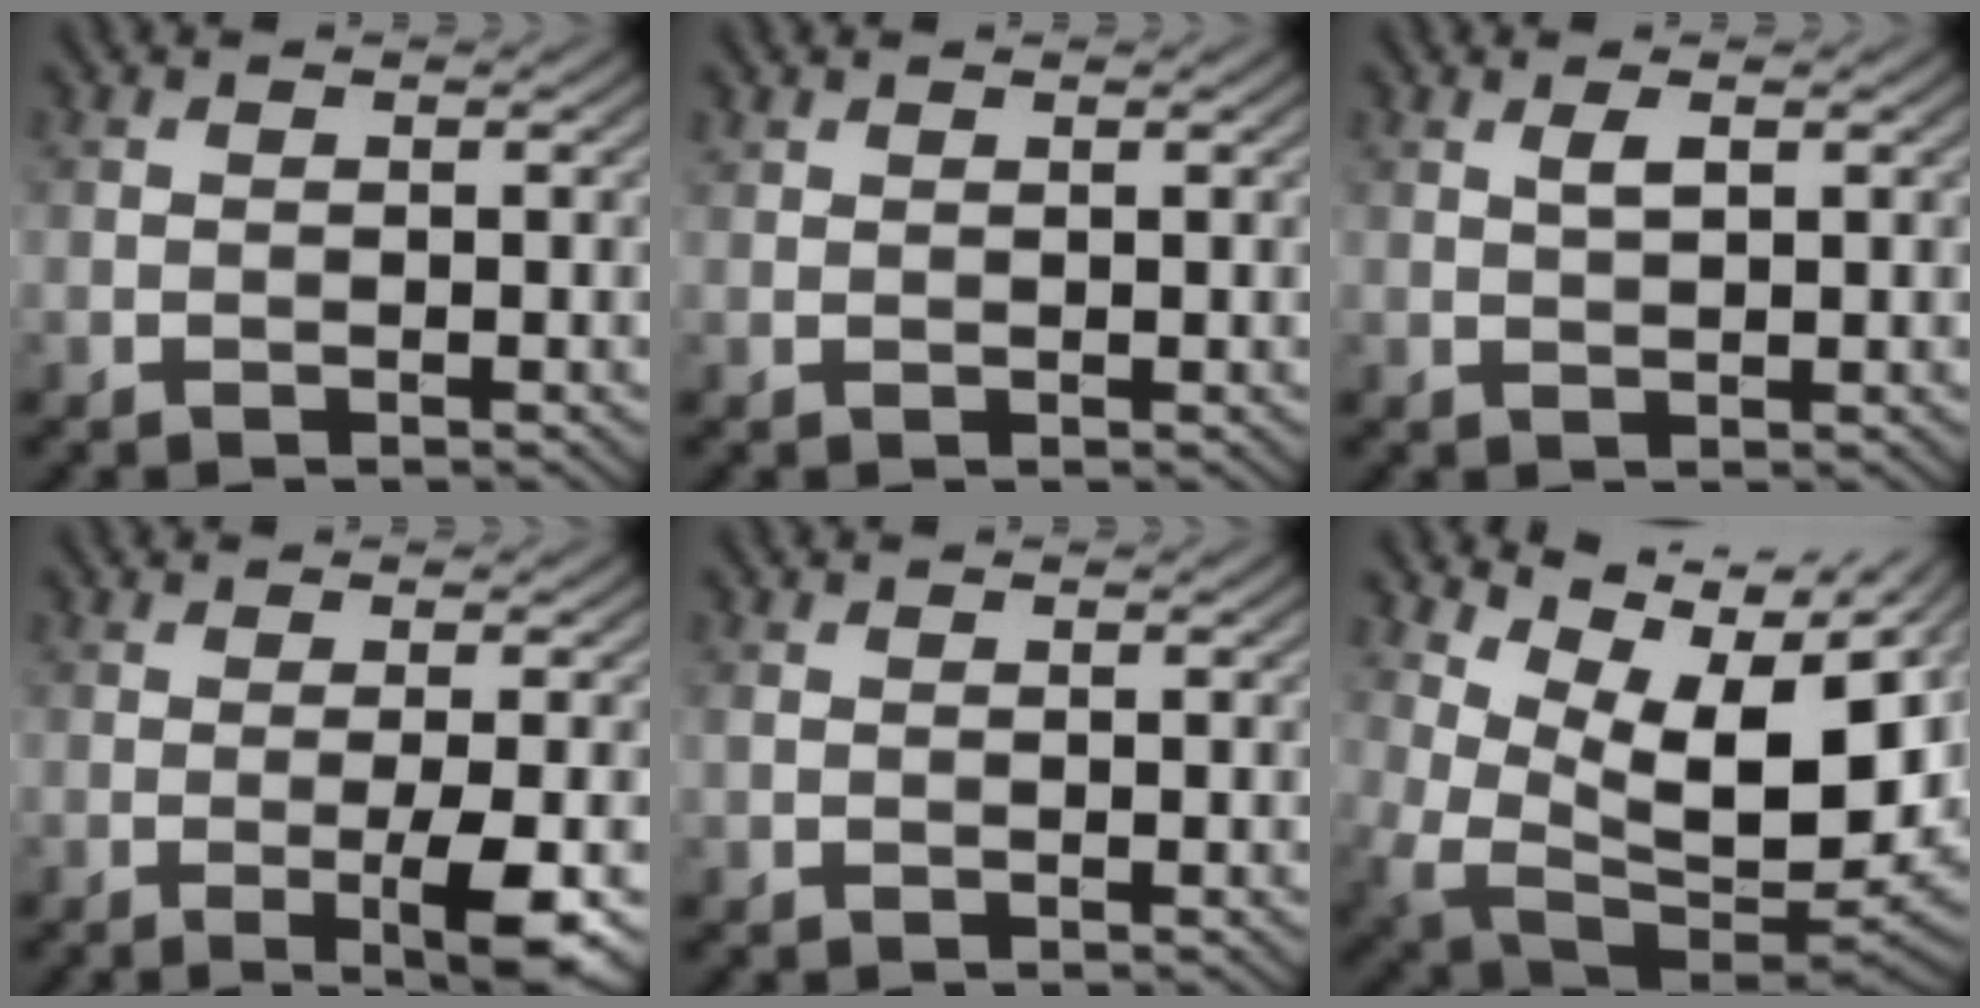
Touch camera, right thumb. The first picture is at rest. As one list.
[{"total": 0.6, "force": [0.6, 0.0, 0.1], "torque": [-0.006, 0.000, 0.013]}, {"total": 1.5, "force": [0.8, 0.3, 1.3], "torque": [-0.029, 0.001, 0.015]}, {"total": 4.9, "force": [-1.3, 0.6, 4.7], "torque": [-0.079, 0.004, -0.025]}, {"total": 0.5, "force": [0.1, 0.2, 0.5], "torque": [-0.017, 0.003, 0.001]}, {"total": 14.7, "force": [5.3, 7.3, 11.6], "torque": [-0.217, -0.006, 0.117]}]